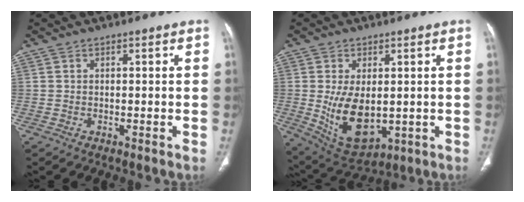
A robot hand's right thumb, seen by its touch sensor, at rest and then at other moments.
{"total": 12.1, "force": [-0.7, 6.9, 9.9], "torque": [-0.161, -0.014, 0.016]}